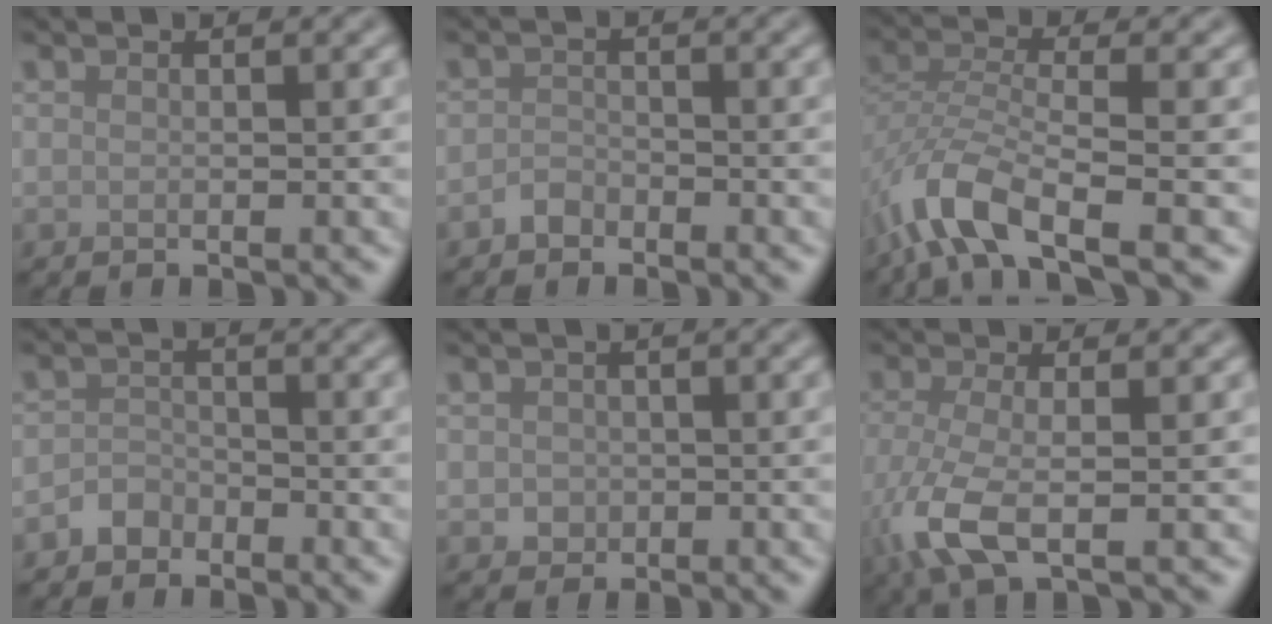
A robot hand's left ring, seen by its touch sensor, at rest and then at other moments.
{"total": 1.3, "force": [-1.0, 0.8, 0.2], "torque": [0.000, 0.005, -0.021]}
{"total": 6.1, "force": [-3.5, 2.1, 4.5], "torque": [-0.097, -0.005, -0.081]}
{"total": 1.7, "force": [-1.3, 1.2, 0.2], "torque": [0.004, 0.009, -0.026]}
{"total": 1.4, "force": [-0.1, 1.3, 0.4], "torque": [-0.002, -0.006, -0.003]}
{"total": 5.3, "force": [-1.8, 1.9, 4.6], "torque": [-0.117, -0.014, -0.042]}